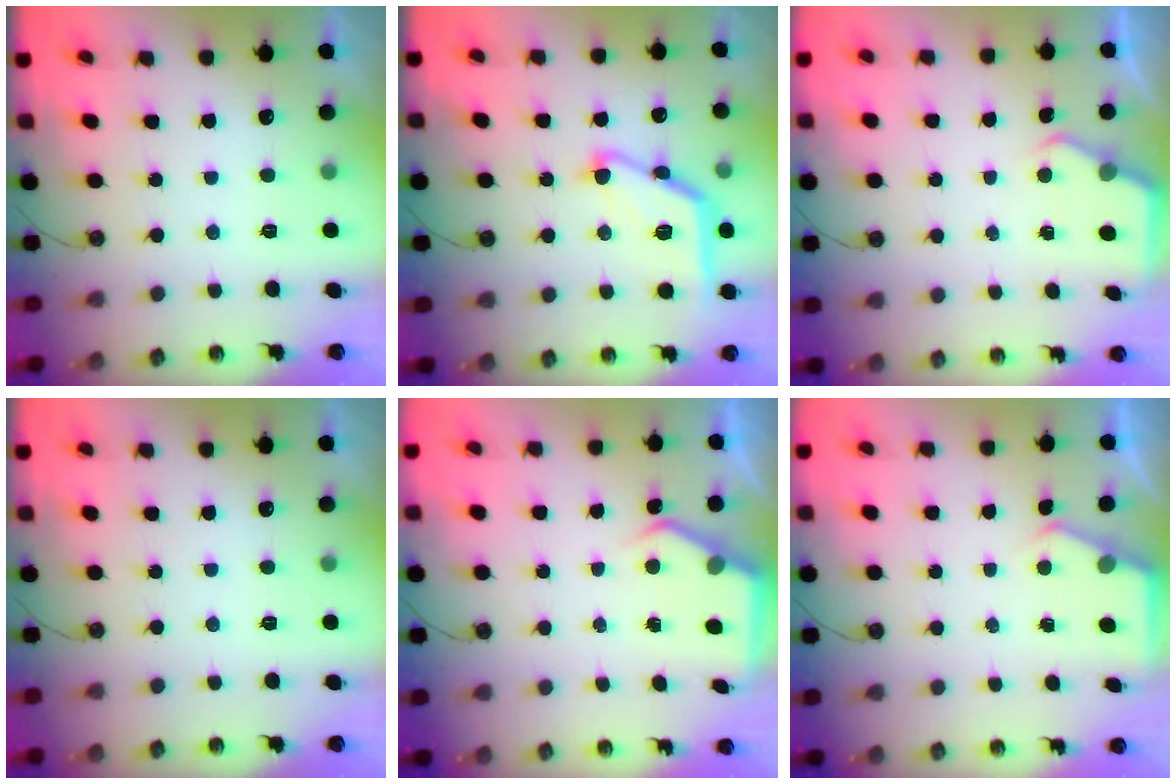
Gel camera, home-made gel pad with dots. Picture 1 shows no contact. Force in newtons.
{"total": 14.3, "press": 14.2, "slide": 0.5}
{"total": 2.6, "press": 2.5, "slide": 0.4}
{"total": 0.0}
{"total": 5.1, "press": 5.1, "slide": 0.2}
{"total": 2.7, "press": 2.7, "slide": 0.5}